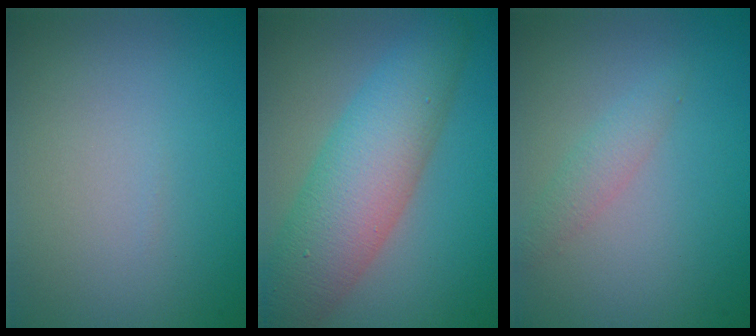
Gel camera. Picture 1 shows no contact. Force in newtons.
{"total": 8.0, "press": 8.0, "slide": 0.4}
{"total": 1.5, "press": 1.5, "slide": 0.0}